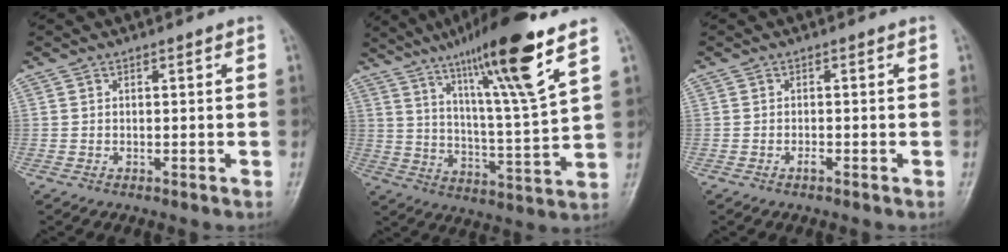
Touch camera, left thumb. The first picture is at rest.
{"total": 18.5, "force": [11.4, 1.1, 14.6], "torque": [-0.232, -0.055, 0.189]}
{"total": 0.9, "force": [-0.7, 0.2, 0.4], "torque": [-0.004, 0.000, -0.013]}